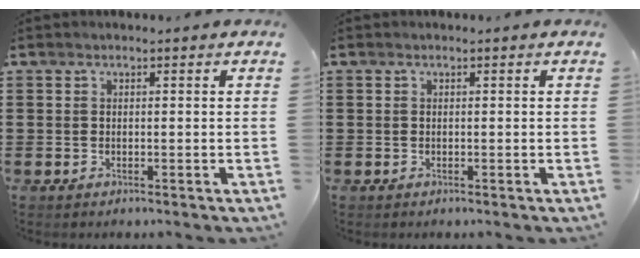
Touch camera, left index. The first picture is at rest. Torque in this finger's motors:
{"motor_torque": [0.00, 0.00, 0.00, 0.01]}